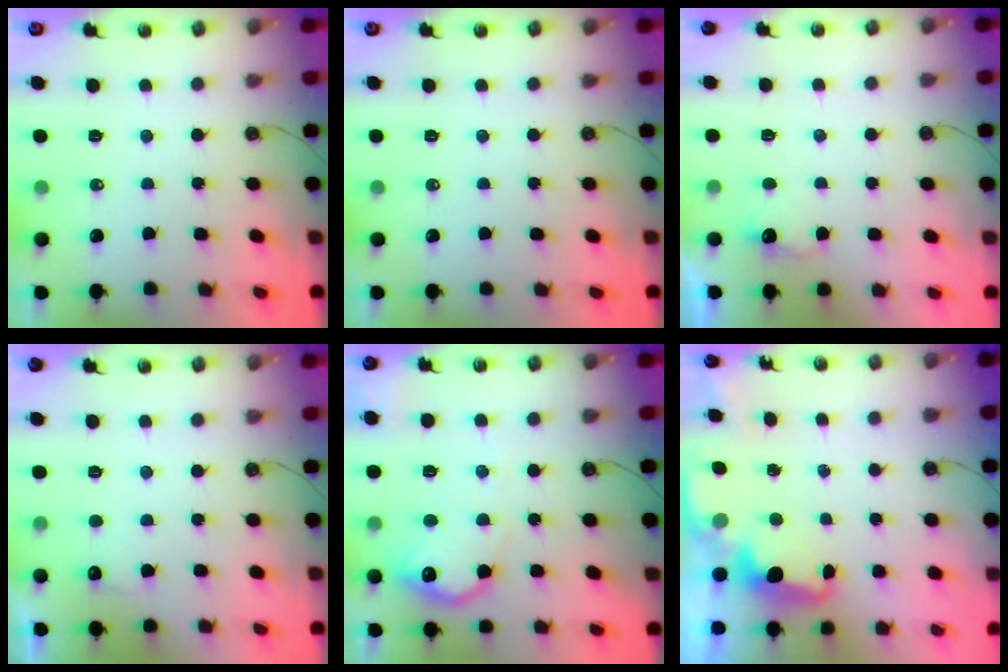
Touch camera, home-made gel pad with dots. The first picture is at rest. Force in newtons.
{"total": 0.0}
{"total": 2.9, "press": 2.8, "slide": 0.9}
{"total": 3.7, "press": 3.5, "slide": 1.1}
{"total": 14.5, "press": 14.5, "slide": 0.8}
{"total": 2.5, "press": 2.5, "slide": 0.5}